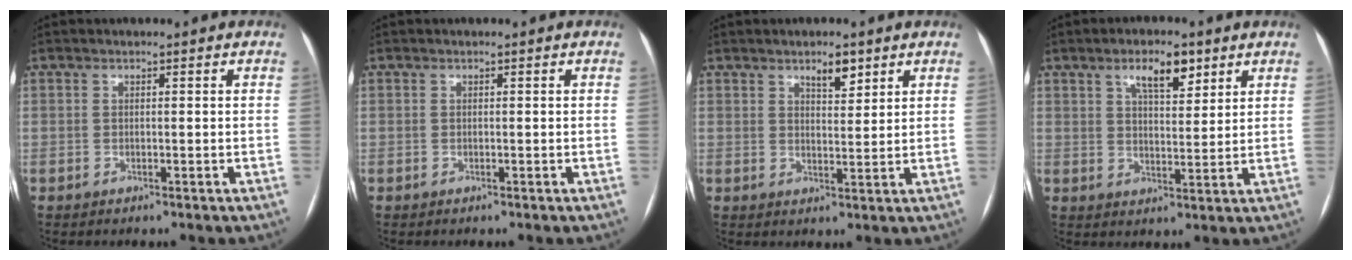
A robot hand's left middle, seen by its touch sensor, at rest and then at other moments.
{"total": 0.0}
{"total": 3.6, "force": [2.5, 1.2, 2.3], "torque": [-0.034, 0.000, 0.040]}
{"total": 6.3, "force": [3.8, 2.3, 4.6], "torque": [-0.077, 0.006, 0.062]}